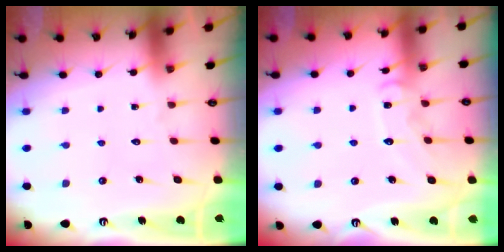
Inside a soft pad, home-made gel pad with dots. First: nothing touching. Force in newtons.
{"total": 9.6, "press": 9.6, "slide": 0.7}